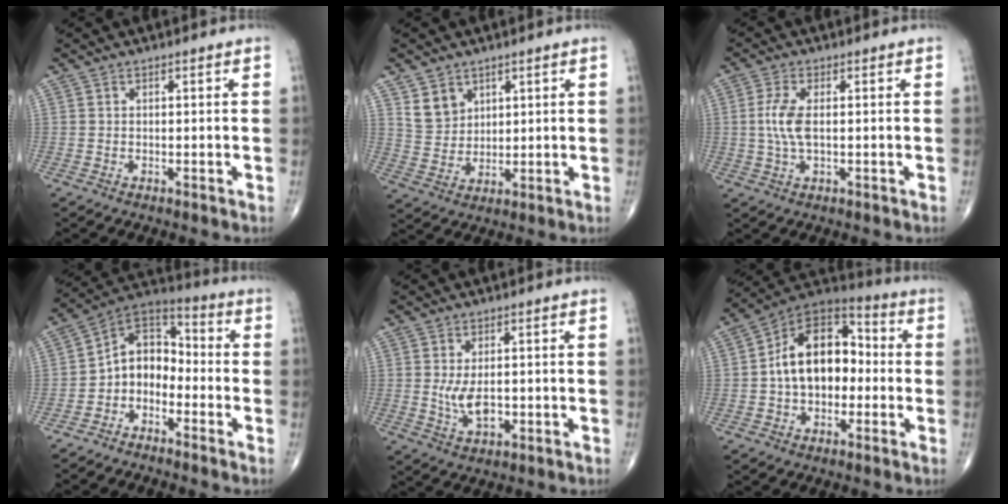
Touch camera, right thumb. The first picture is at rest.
{"total": 5.8, "force": [3.4, 4.4, 1.8], "torque": [-0.012, -0.025, 0.073]}
{"total": 5.6, "force": [0.2, 2.3, 5.1], "torque": [-0.122, 0.003, 0.000]}
{"total": 9.4, "force": [-3.3, 7.0, 5.4], "torque": [-0.061, 0.065, -0.079]}
{"total": 5.5, "force": [-0.3, 2.9, 4.6], "torque": [-0.083, -0.011, 0.001]}
{"total": 16.2, "force": [-0.5, 10.7, 12.1], "torque": [-0.162, 0.044, -0.020]}